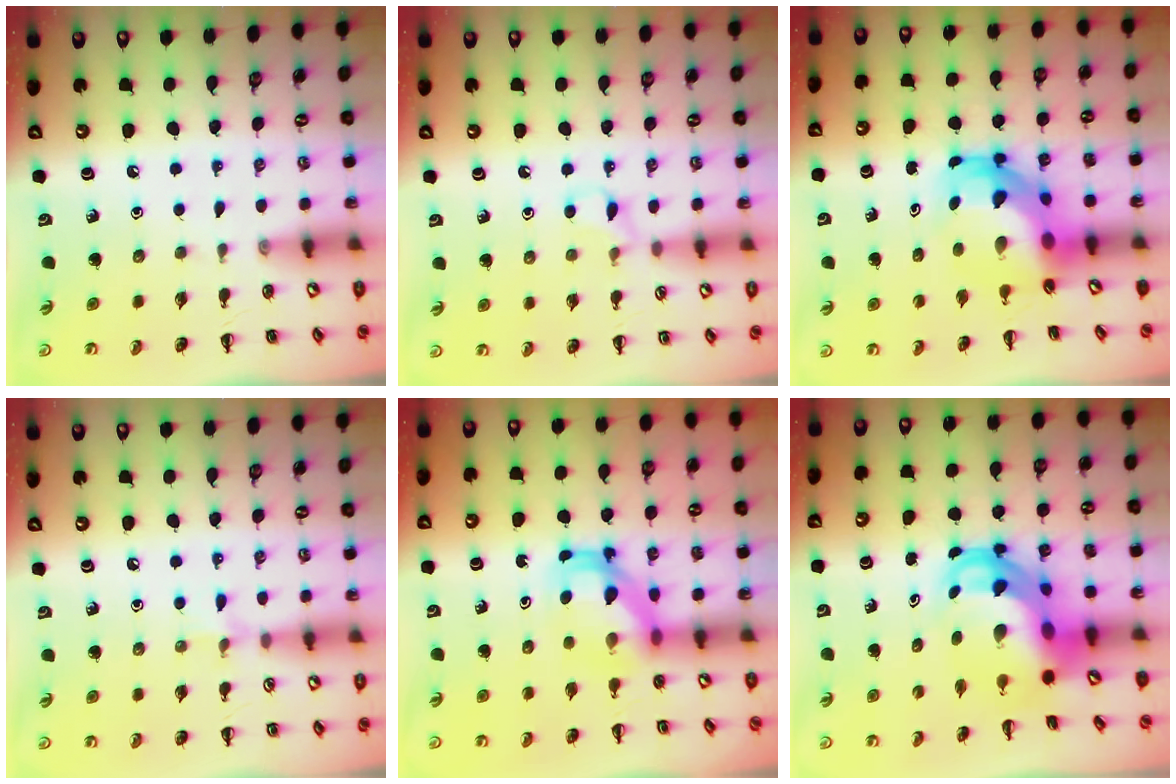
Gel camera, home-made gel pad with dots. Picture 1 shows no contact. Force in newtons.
{"total": 6.4, "press": 6.1, "slide": 1.9}
{"total": 6.2, "press": 5.9, "slide": 1.6}
{"total": 5.2, "press": 4.9, "slide": 1.6}
{"total": 5.3, "press": 5.2, "slide": 1.2}
{"total": 8.8, "press": 8.5, "slide": 2.5}